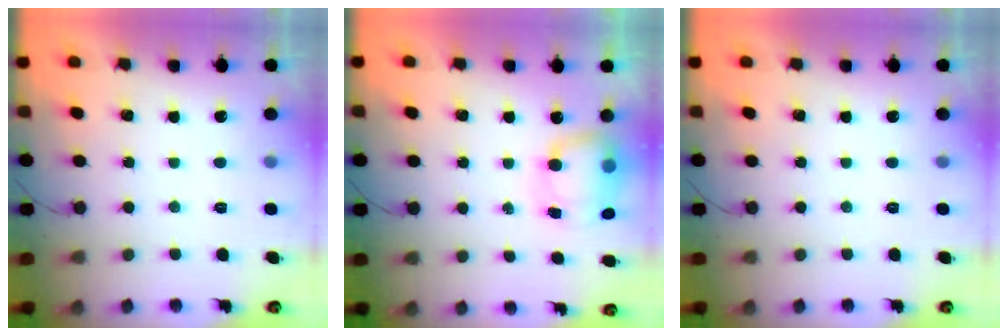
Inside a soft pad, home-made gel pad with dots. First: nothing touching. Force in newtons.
{"total": 7.6, "press": 7.4, "slide": 1.4}
{"total": 0.0}